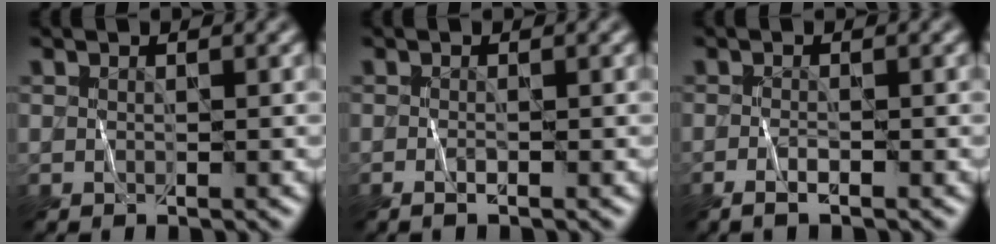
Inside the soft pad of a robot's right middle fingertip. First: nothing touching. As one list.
[{"total": 0.9, "force": [-0.5, 0.1, 0.7], "torque": [-0.014, 0.000, -0.009]}, {"total": 1.5, "force": [-0.9, 0.3, 1.2], "torque": [-0.023, 0.001, -0.019]}]